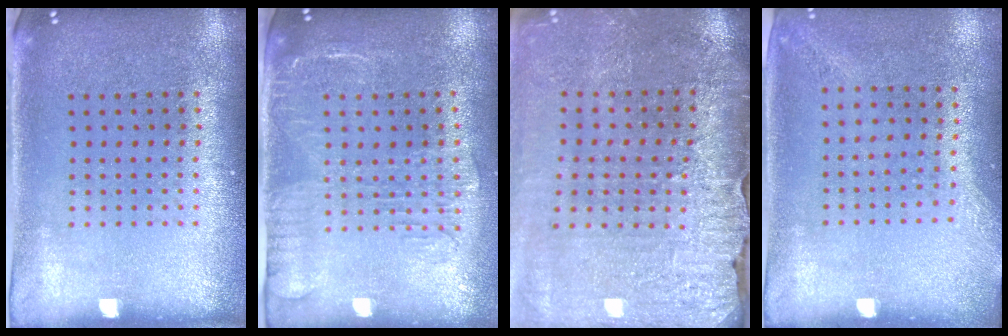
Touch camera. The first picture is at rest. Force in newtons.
{"total": 2.0, "press": 1.6, "slide": 1.1}
{"total": 3.5, "press": 3.4, "slide": 0.8}
{"total": 1.4, "press": 1.0, "slide": 1.0}